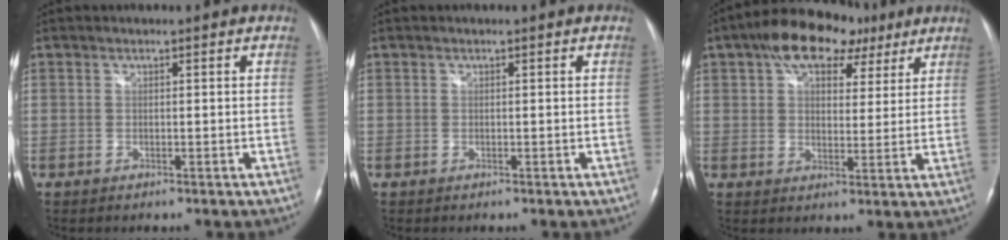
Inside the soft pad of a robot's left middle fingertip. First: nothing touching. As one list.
[{"total": 0.0}, {"total": 12.7, "force": [7.5, 6.8, 7.6], "torque": [-0.120, 0.040, 0.119]}]